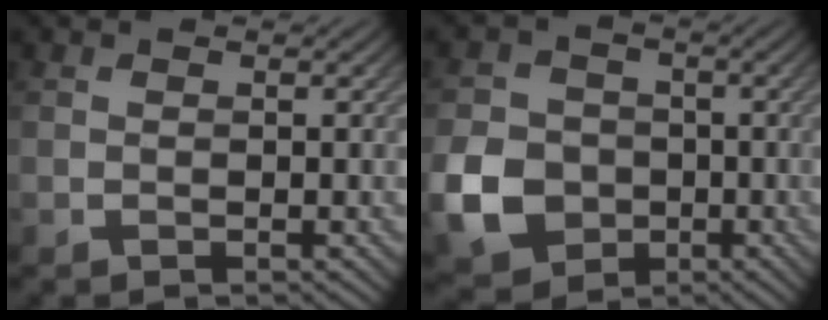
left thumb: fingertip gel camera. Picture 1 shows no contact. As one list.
[{"total": 8.4, "force": [-2.6, 7.0, 3.8], "torque": [-0.105, -0.020, -0.058]}]